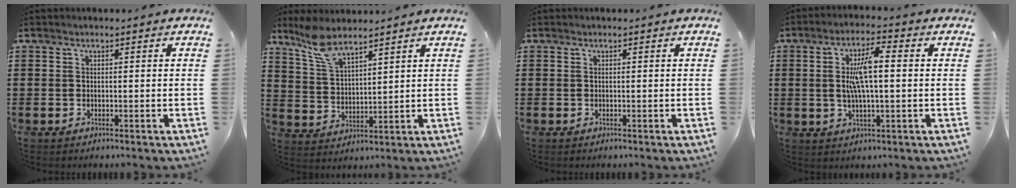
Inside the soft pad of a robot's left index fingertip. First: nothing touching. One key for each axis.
{"total": 6.6, "fx": 5.6, "fy": 1.8, "fz": 3.2, "tx": -0.079, "ty": -0.009, "tz": 0.103}
{"total": 0.0}
{"total": 6.8, "fx": 0.7, "fy": 2.0, "fz": 6.5, "tx": -0.145, "ty": 0.001, "tz": 0.002}